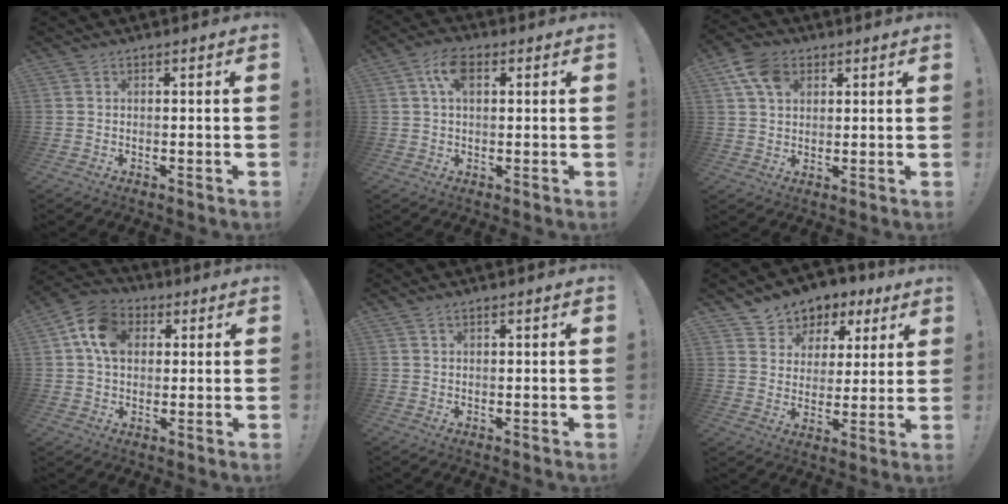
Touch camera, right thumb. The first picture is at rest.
{"total": 7.1, "force": [2.2, 3.9, 5.5], "torque": [-0.099, 0.009, 0.040]}
{"total": 10.1, "force": [4.4, 7.2, 5.7], "torque": [-0.106, -0.004, 0.084]}
{"total": 11.9, "force": [3.5, 9.1, 6.9], "torque": [-0.120, 0.004, 0.069]}
{"total": 0.7, "force": [0.5, 0.2, 0.5], "torque": [-0.014, 0.002, 0.010]}
{"total": 6.5, "force": [3.2, 5.6, 0.7], "torque": [-0.006, -0.036, 0.064]}